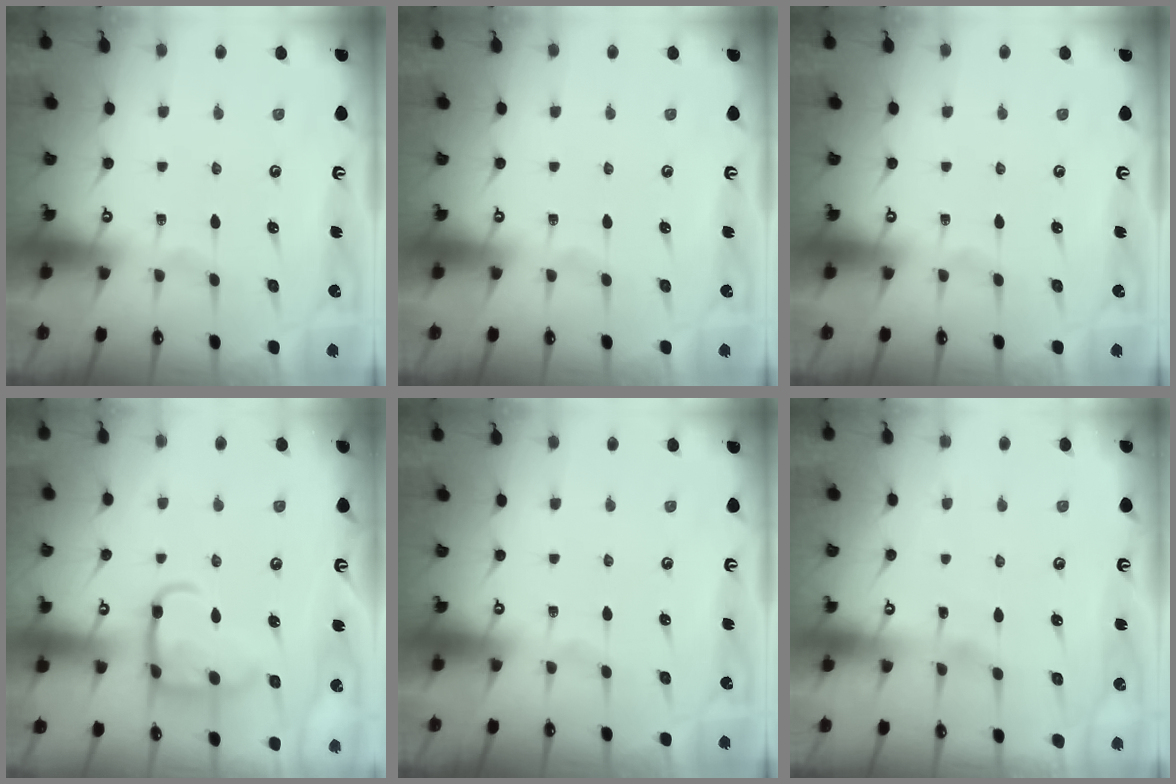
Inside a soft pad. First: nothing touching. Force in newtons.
{"total": 0.0}
{"total": 0.0}
{"total": 12.4, "press": 12.4, "slide": 0.8}
{"total": 0.0}
{"total": 1.8, "press": 1.8, "slide": 0.3}